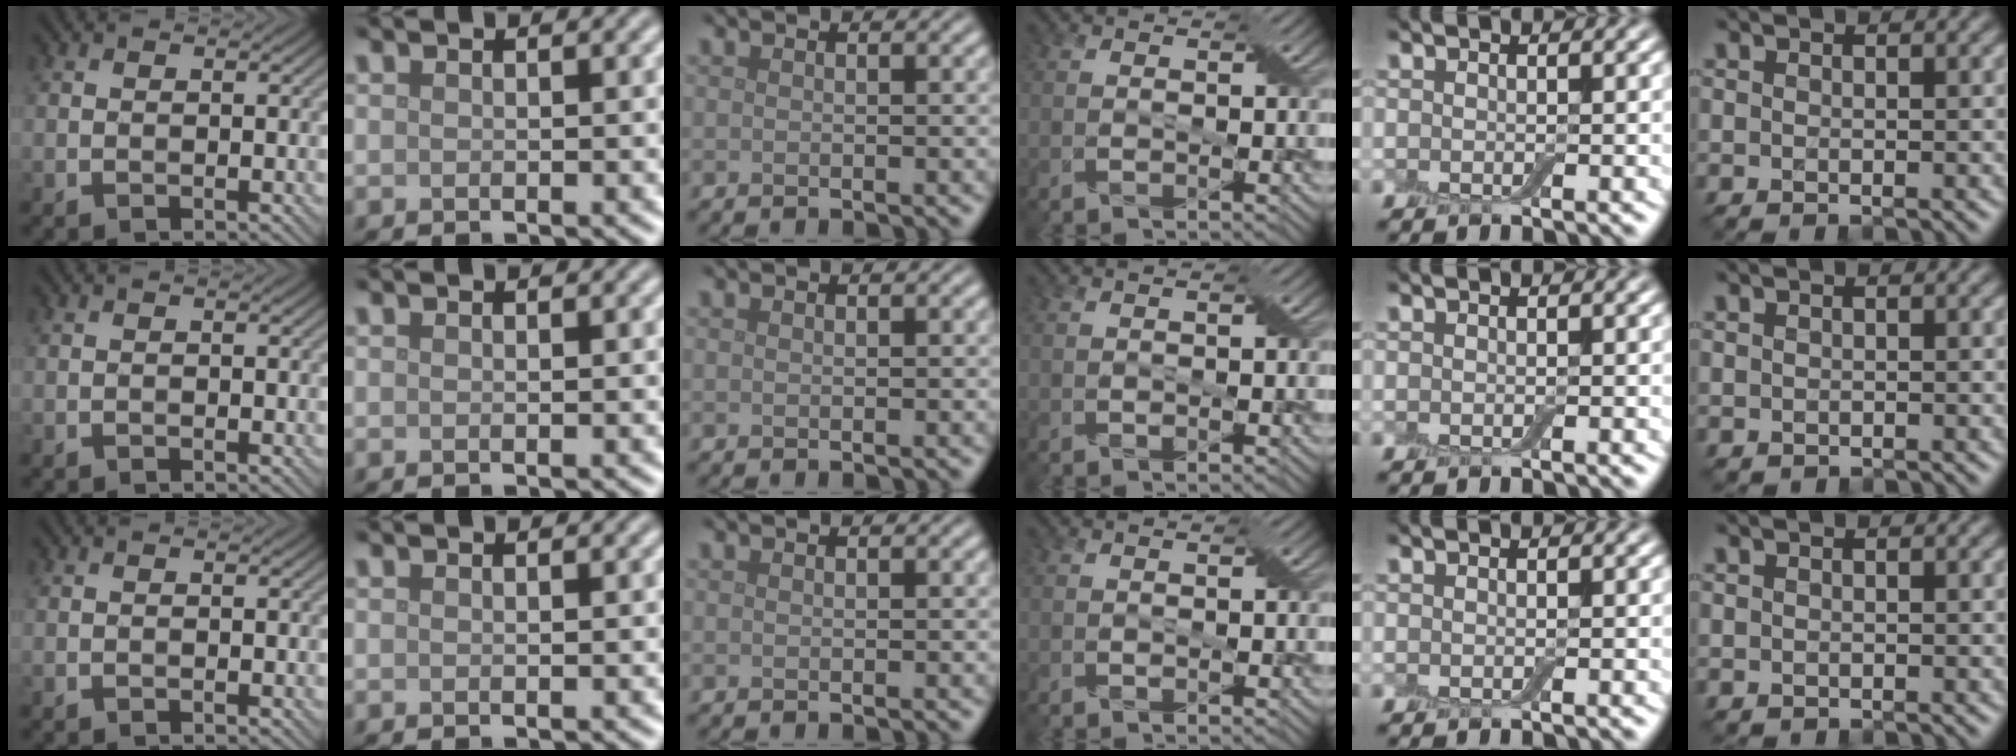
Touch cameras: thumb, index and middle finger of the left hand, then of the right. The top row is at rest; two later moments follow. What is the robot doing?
{"motion": "insert", "object": "backpack"}